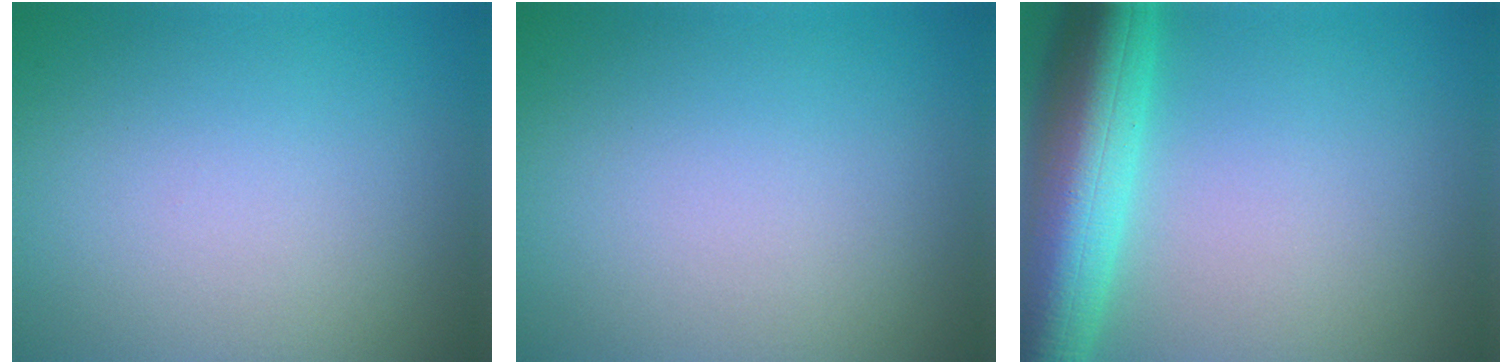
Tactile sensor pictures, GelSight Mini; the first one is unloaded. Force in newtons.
{"total": 0.0}
{"total": 10.0, "press": 10.0, "slide": 0.3}